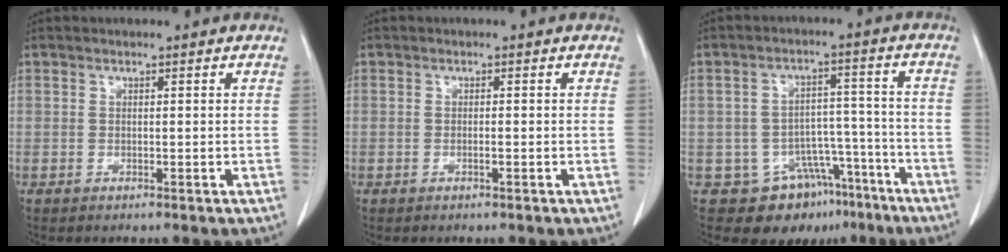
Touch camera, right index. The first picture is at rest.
{"total": 0.6, "force": [-0.2, 0.0, 0.6], "torque": [-0.013, 0.000, -0.003]}
{"total": 10.4, "force": [-6.4, 7.4, 3.3], "torque": [-0.030, 0.041, -0.086]}